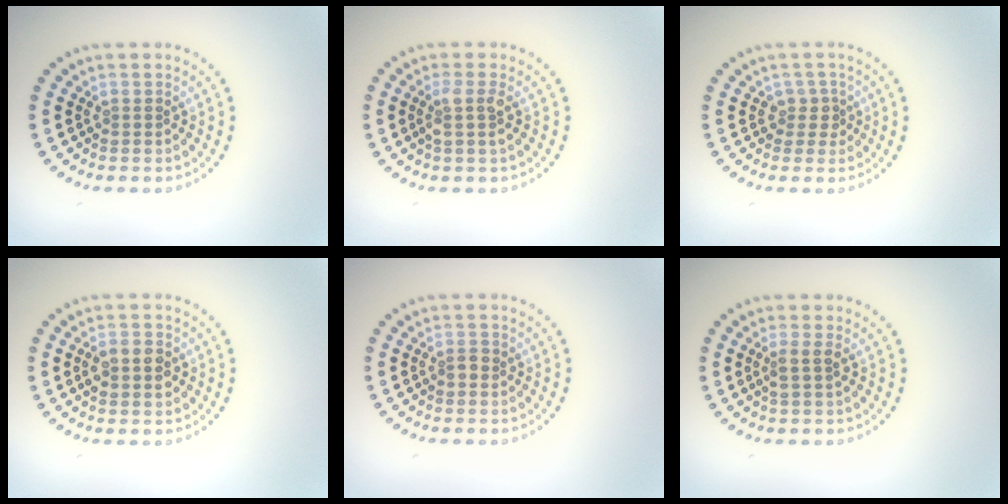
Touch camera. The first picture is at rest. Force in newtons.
{"total": 1.8, "press": 1.5, "slide": 1.0}
{"total": 1.7, "press": 1.3, "slide": 1.1}
{"total": 3.0, "press": 3.0, "slide": 0.1}
{"total": 1.0, "press": 1.0, "slide": 0.2}
{"total": 1.5, "press": 1.3, "slide": 0.6}